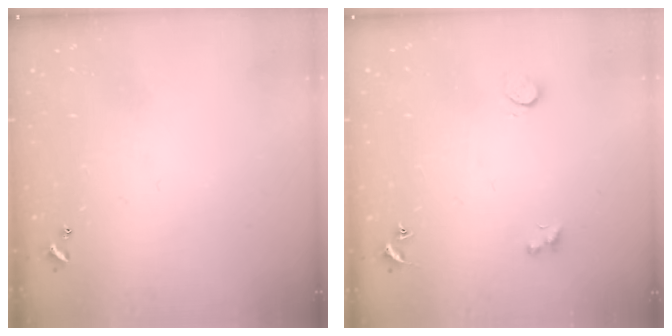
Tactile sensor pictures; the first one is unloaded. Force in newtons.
{"total": 2.6, "press": 2.3, "slide": 1.2}